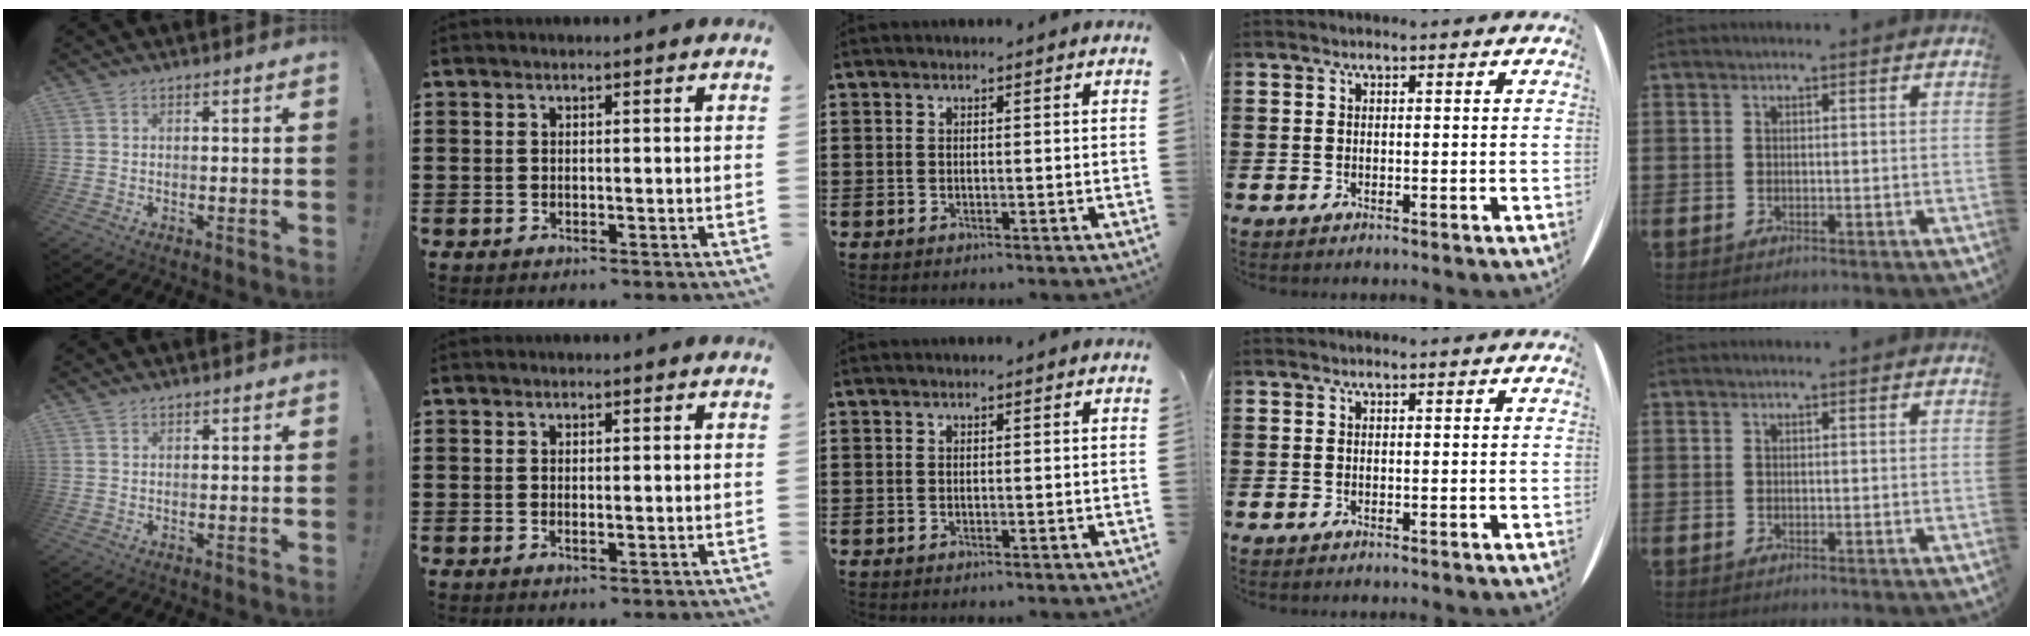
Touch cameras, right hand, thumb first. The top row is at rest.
{"thumb": {"total": 0.7, "force": [0.6, 0.3, 0.1], "torque": [-0.002, -0.001, 0.012]}, "index": {"total": 0.6, "force": [0.0, 0.3, 0.5], "torque": [-0.011, 0.001, 0.001]}}